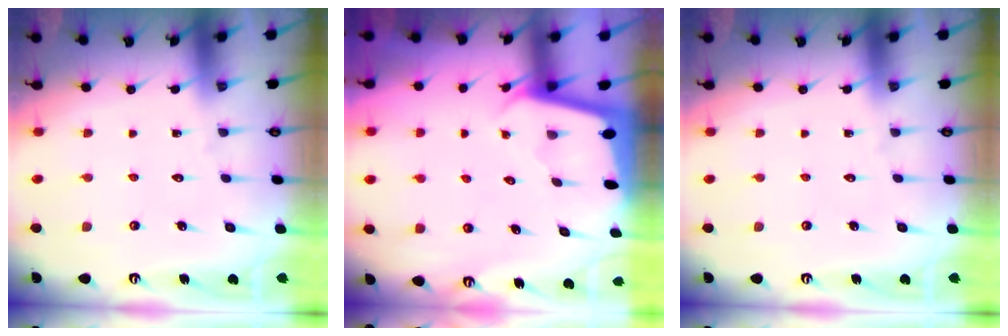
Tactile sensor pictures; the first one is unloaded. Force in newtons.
{"total": 1.9, "press": 1.9, "slide": 0.0}
{"total": 0.0}